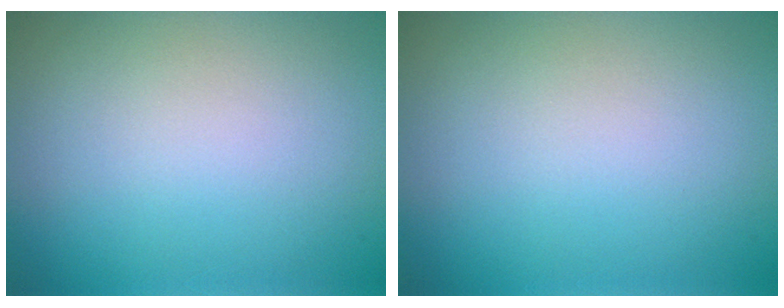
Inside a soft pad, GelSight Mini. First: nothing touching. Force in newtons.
{"total": 0.0}